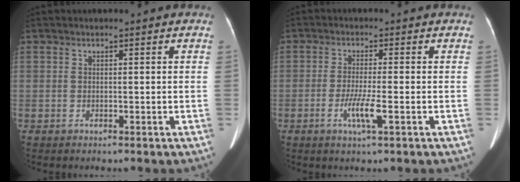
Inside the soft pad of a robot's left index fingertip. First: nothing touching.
{"total": 4.2, "force": [-1.5, 0.1, 3.9], "torque": [-0.081, -0.008, -0.026]}